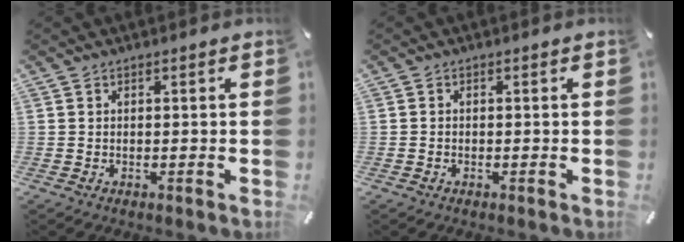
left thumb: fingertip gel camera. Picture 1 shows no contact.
{"total": 0.7, "force": [-0.3, 0.4, 0.4], "torque": [-0.007, 0.001, -0.007]}